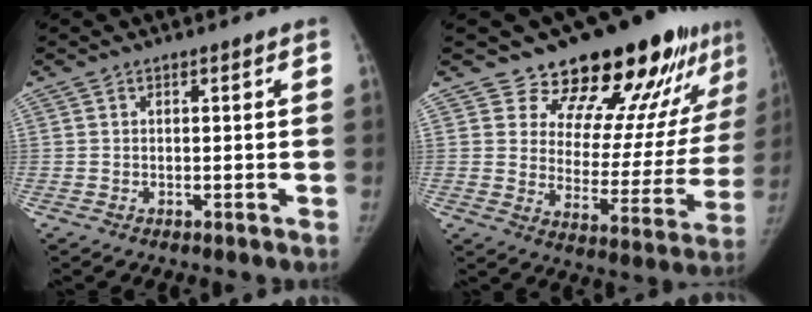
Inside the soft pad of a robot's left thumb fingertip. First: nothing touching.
{"total": 21.2, "force": [16.2, 9.1, 10.2], "torque": [-0.078, -0.104, 0.213]}